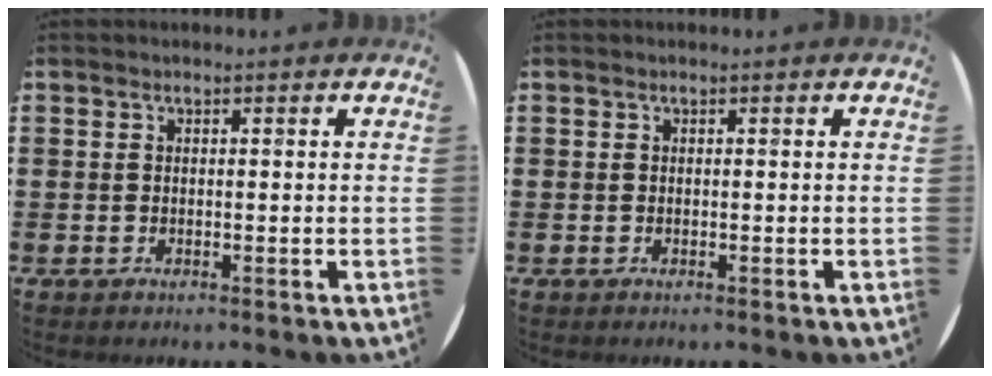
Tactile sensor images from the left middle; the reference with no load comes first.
{"total": 0.0}